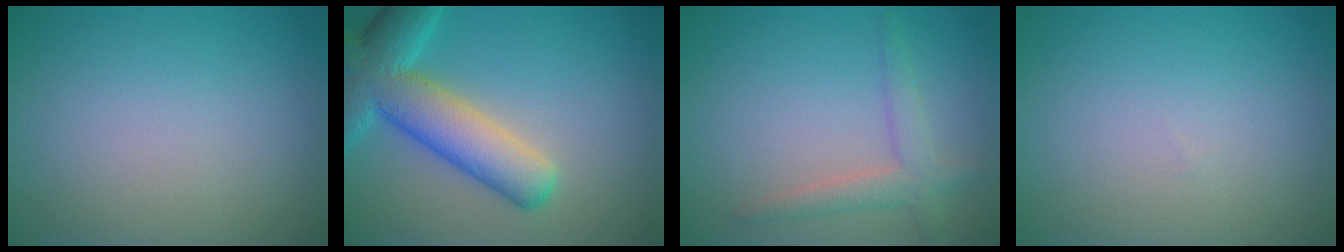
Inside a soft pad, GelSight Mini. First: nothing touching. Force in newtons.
{"total": 8.7, "press": 8.7, "slide": 0.5}
{"total": 2.8, "press": 2.8, "slide": 0.1}
{"total": 0.0}